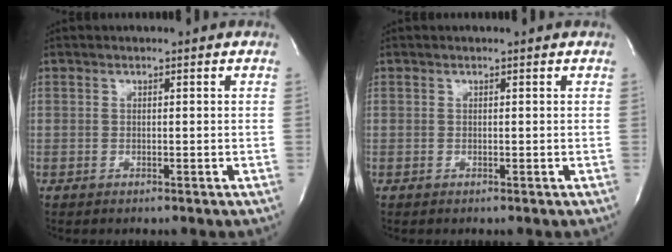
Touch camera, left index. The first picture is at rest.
{"total": 0.0}